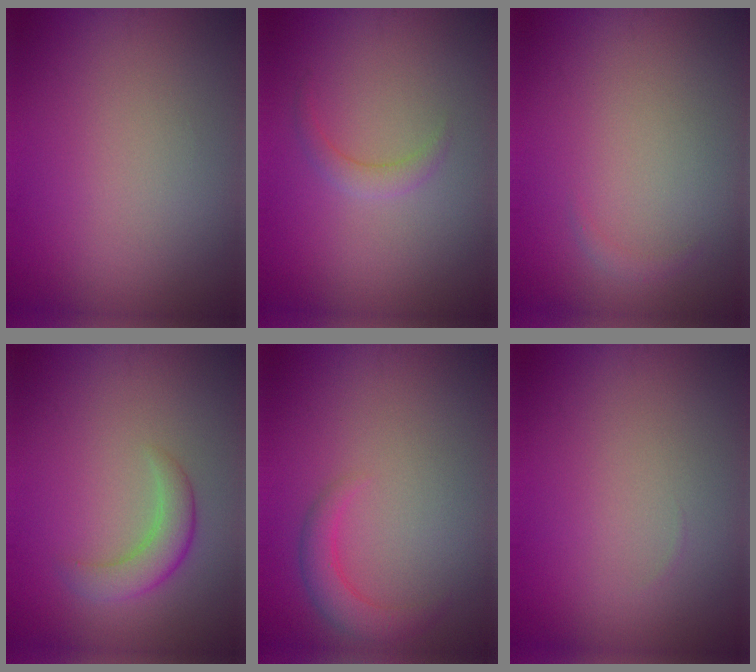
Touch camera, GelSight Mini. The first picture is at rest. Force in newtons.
{"total": 1.4, "press": 1.4, "slide": 0.1}
{"total": 0.6, "press": 0.6, "slide": 0.0}
{"total": 2.8, "press": 2.8, "slide": 0.2}
{"total": 2.6, "press": 2.5, "slide": 0.2}
{"total": 0.0}